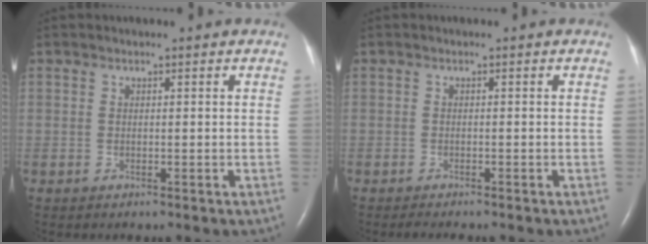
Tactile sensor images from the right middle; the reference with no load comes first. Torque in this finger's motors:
{"motor_torque": [0.26, -0.24, -0.01, 0.01]}